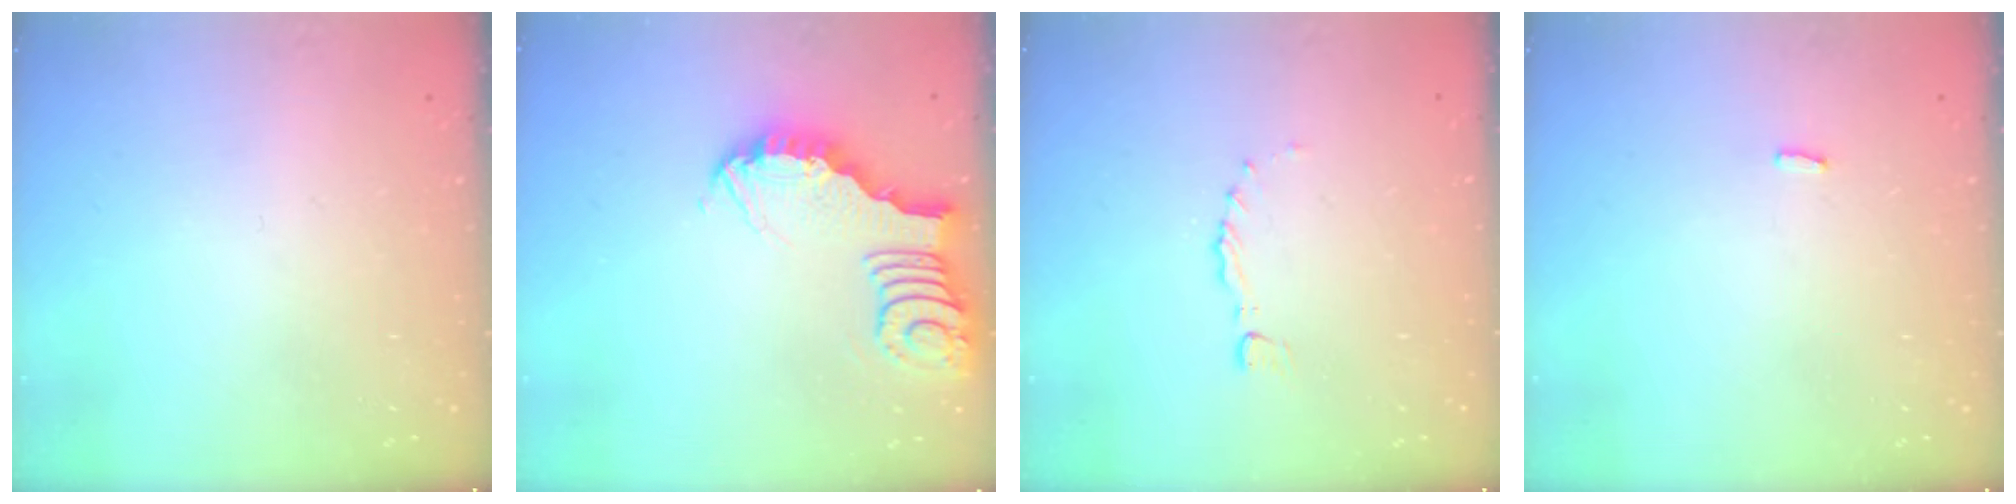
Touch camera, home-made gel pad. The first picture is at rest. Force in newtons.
{"total": 3.8, "press": 3.8, "slide": 0.3}
{"total": 0.0}
{"total": 2.6, "press": 2.6, "slide": 0.1}